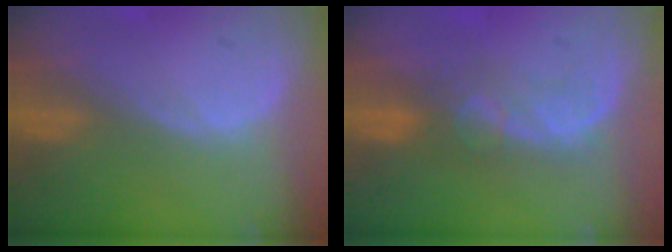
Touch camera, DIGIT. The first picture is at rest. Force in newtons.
{"total": 5.2, "press": 5.1, "slide": 1.3}